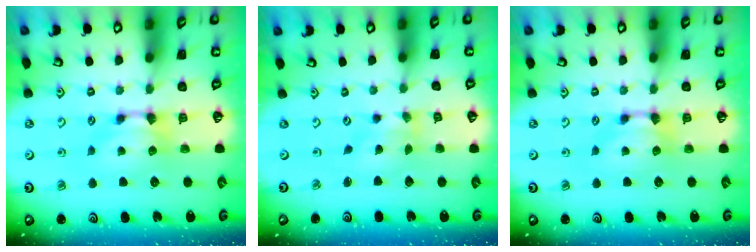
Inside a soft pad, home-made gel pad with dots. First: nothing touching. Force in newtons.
{"total": 1.3, "press": 0.6, "slide": 1.2}
{"total": 0.0}